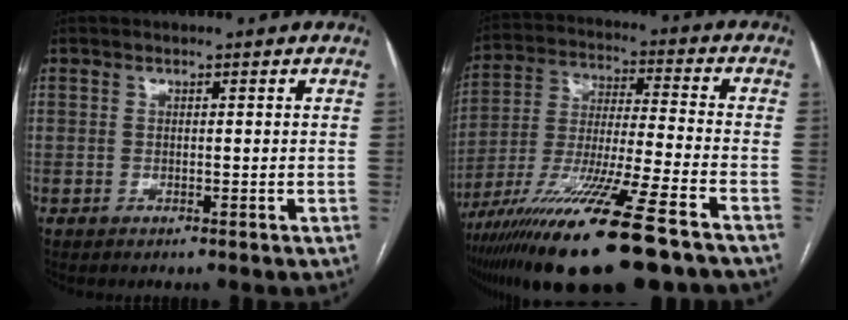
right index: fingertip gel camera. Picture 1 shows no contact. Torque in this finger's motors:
{"motor_torque": [1.90, -0.24, 1.05, 0.21]}